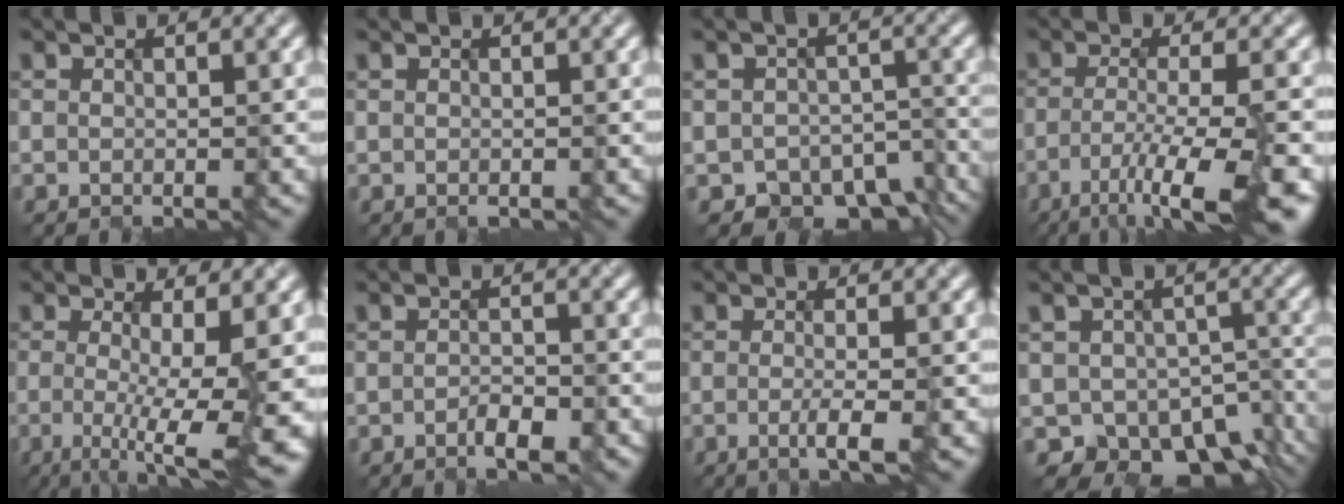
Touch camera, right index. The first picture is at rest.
{"total": 0.0}
{"total": 6.1, "force": [-4.1, 3.7, 2.7], "torque": [-0.036, -0.026, -0.048]}
{"total": 7.8, "force": [-3.6, 1.4, 6.8], "torque": [-0.102, -0.008, -0.065]}
{"total": 9.3, "force": [-1.4, 2.1, 8.9], "torque": [-0.116, -0.010, -0.018]}
{"total": 2.4, "force": [-1.5, 0.9, 1.7], "torque": [-0.034, -0.005, -0.018]}
{"total": 2.7, "force": [-0.9, 0.6, 2.4], "torque": [-0.038, -0.008, -0.013]}
{"total": 8.6, "force": [-4.2, 5.9, 4.6], "torque": [-0.070, -0.029, -0.047]}